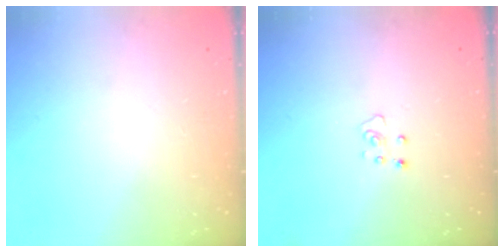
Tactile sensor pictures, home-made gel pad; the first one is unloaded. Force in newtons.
{"total": 2.8, "press": 2.8, "slide": 0.2}